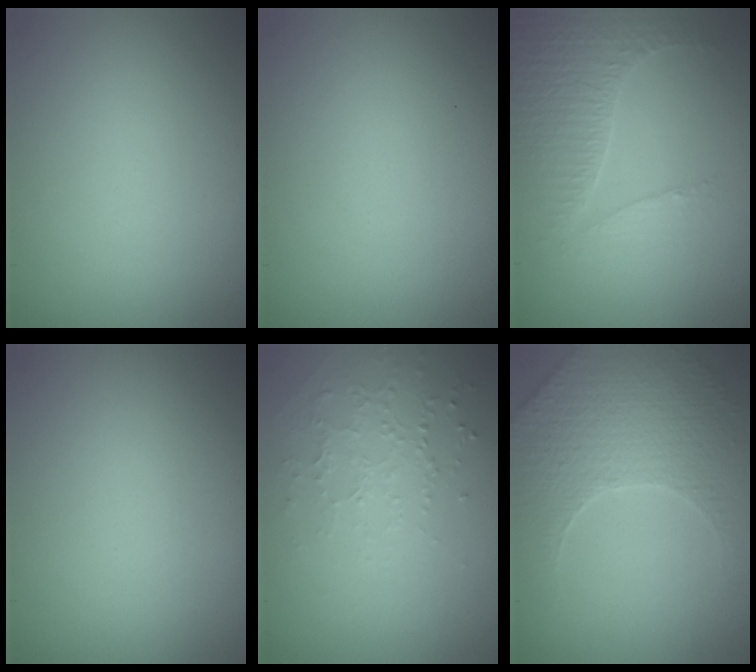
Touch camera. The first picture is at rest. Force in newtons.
{"total": 0.0}
{"total": 3.3, "press": 3.0, "slide": 1.6}
{"total": 0.0}
{"total": 1.3, "press": 1.0, "slide": 0.8}
{"total": 3.8, "press": 3.7, "slide": 1.0}